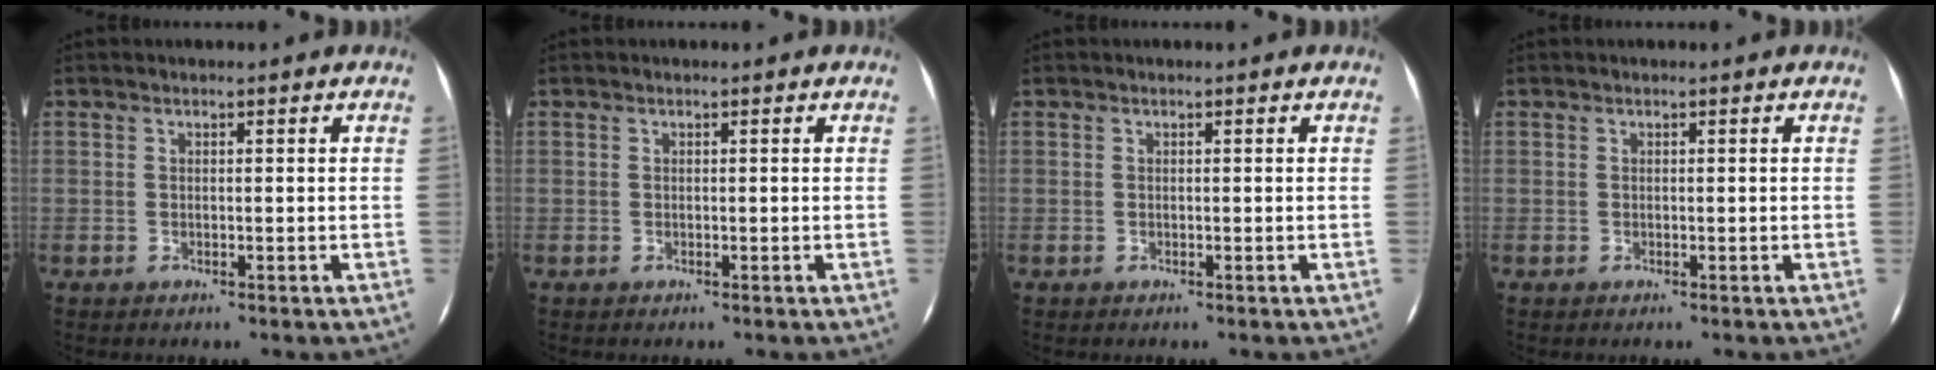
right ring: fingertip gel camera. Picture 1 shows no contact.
{"total": 0.0}
{"total": 0.0}
{"total": 0.0}